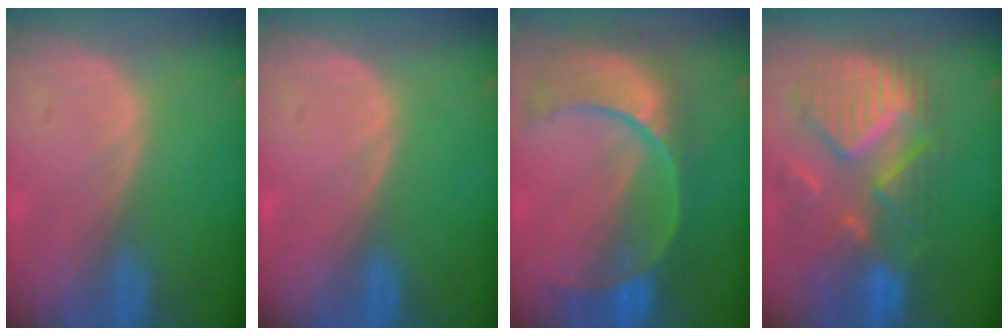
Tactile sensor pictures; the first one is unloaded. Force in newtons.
{"total": 0.0}
{"total": 11.1, "press": 9.3, "slide": 6.0}
{"total": 11.6, "press": 10.2, "slide": 5.5}